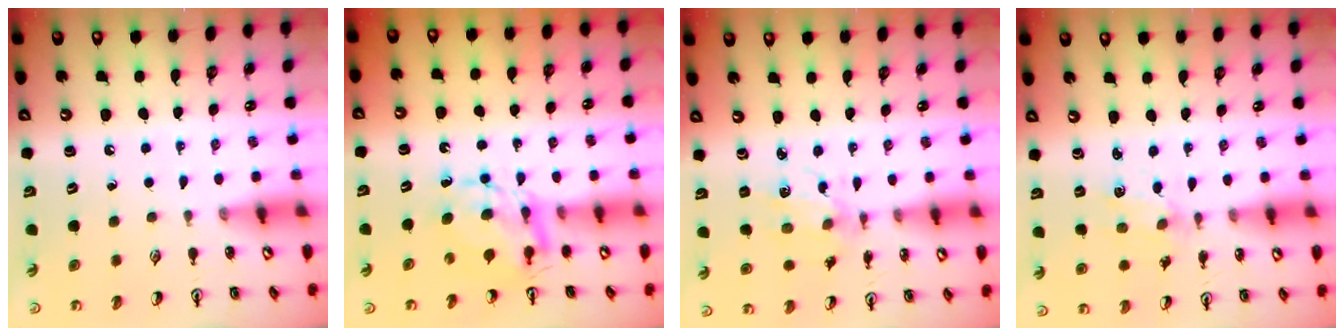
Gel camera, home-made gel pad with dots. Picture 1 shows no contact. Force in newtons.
{"total": 6.8, "press": 6.8, "slide": 0.2}
{"total": 4.0, "press": 3.8, "slide": 1.3}
{"total": 2.0, "press": 2.0, "slide": 0.5}